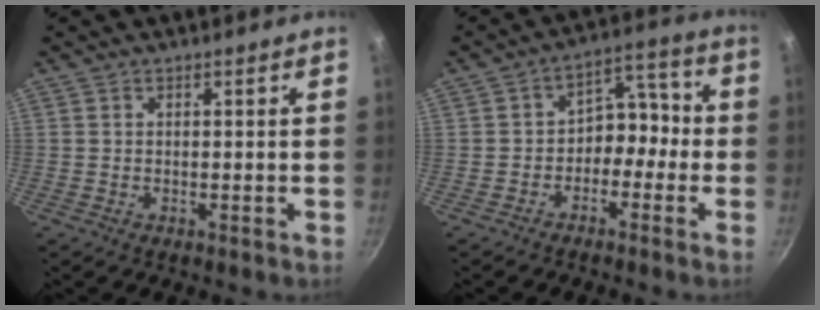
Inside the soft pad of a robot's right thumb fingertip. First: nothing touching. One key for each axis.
{"total": 7.7, "fx": -2.3, "fy": 5.7, "fz": 4.7, "tx": -0.022, "ty": 0.056, "tz": -0.045}